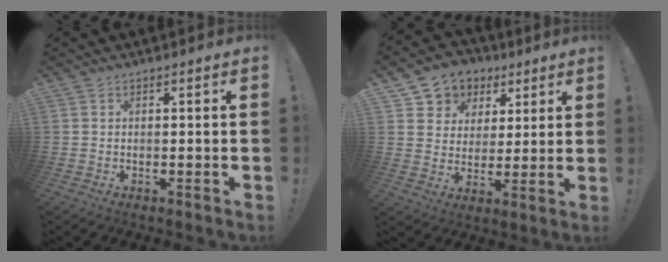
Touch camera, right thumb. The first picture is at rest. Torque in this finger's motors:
{"motor_torque": [-0.25, 0.51, 0.03, 0.08, 0.17]}